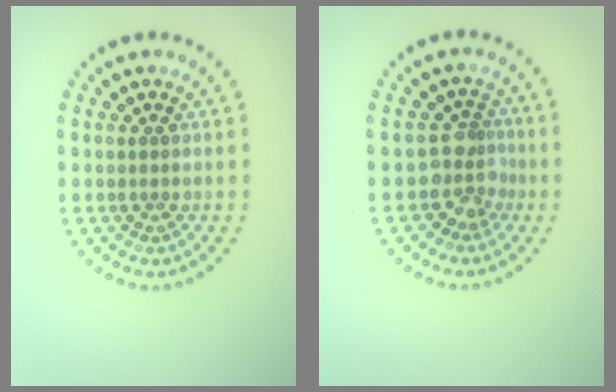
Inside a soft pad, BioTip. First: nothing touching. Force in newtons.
{"total": 2.6, "press": 1.9, "slide": 1.8}